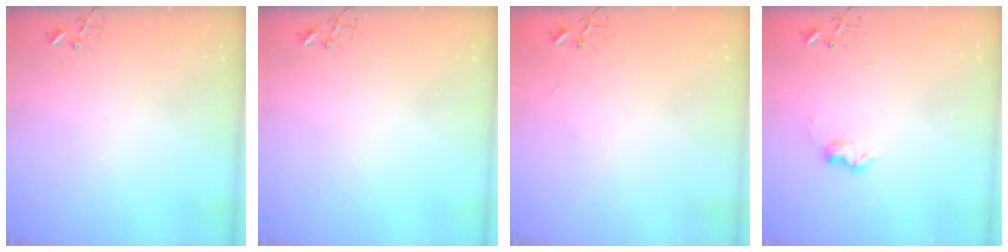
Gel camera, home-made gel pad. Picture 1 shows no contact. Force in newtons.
{"total": 0.0}
{"total": 2.2, "press": 2.2, "slide": 0.3}
{"total": 7.4, "press": 7.4, "slide": 0.4}